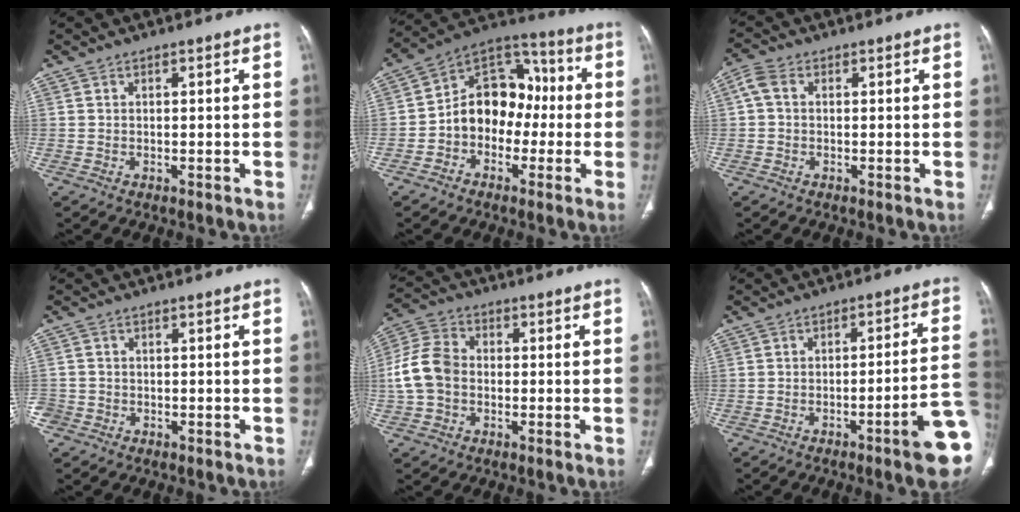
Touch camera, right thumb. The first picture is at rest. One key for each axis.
{"total": 12.9, "fx": -1.5, "fy": 10.6, "fz": 7.2, "tx": -0.074, "ty": 0.050, "tz": -0.041}
{"total": 2.6, "fx": 0.8, "fy": 2.2, "fz": 1.1, "tx": -0.034, "ty": 0.010, "tz": 0.007}
{"total": 3.3, "fx": -1.7, "fy": 2.8, "fz": 0.5, "tx": -0.014, "ty": 0.013, "tz": -0.036}
{"total": 8.9, "fx": -0.4, "fy": 7.5, "fz": 4.9, "tx": -0.103, "ty": 0.029, "tz": -0.018}
{"total": 10.8, "fx": -4.5, "fy": 1.4, "fz": 9.7, "tx": -0.104, "ty": 0.033, "tz": -0.060}